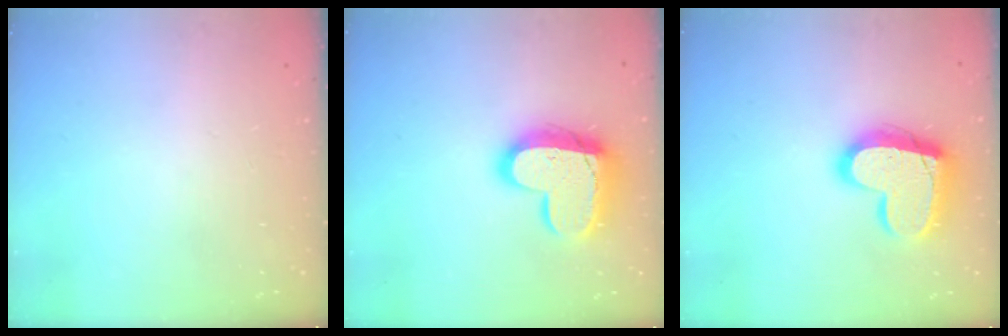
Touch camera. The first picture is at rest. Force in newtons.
{"total": 17.3, "press": 17.2, "slide": 1.4}
{"total": 17.2, "press": 17.2, "slide": 1.3}